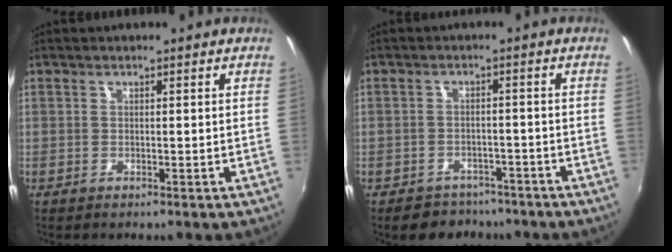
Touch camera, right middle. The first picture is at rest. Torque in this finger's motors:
{"motor_torque": [0.89, -0.99, 0.16, 0.04]}